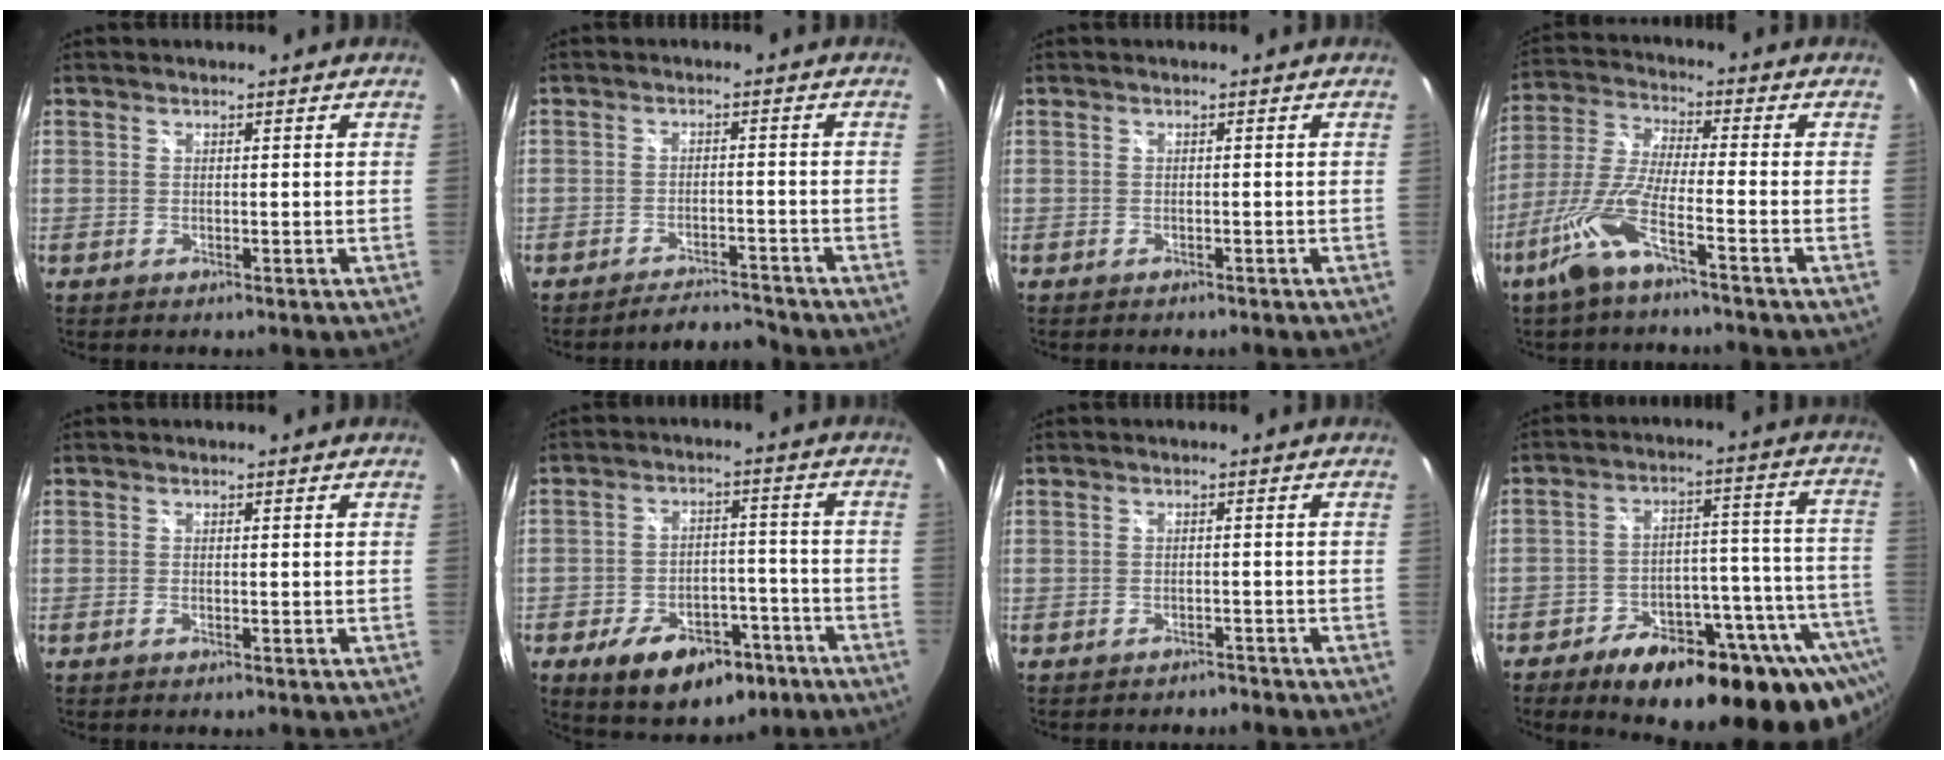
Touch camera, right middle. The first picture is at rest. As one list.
[{"total": 4.7, "force": [-4.7, 0.4, 0.4], "torque": [-0.020, 0.007, -0.072]}, {"total": 0.8, "force": [-0.7, 0.3, 0.2], "torque": [-0.008, -0.001, -0.009]}, {"total": 10.0, "force": [-5.8, 1.2, 8.1], "torque": [-0.183, -0.006, -0.113]}, {"total": 0.5, "force": [-0.3, 0.0, 0.4], "torque": [-0.007, -0.001, -0.009]}, {"total": 14.0, "force": [-8.2, 7.9, 8.1], "torque": [-0.153, 0.010, -0.108]}, {"total": 2.6, "force": [-2.5, 0.8, 0.3], "torque": [-0.008, -0.008, -0.035]}, {"total": 28.2, "force": [-19.8, 10.2, 17.4], "torque": [-0.219, 0.007, -0.259]}]